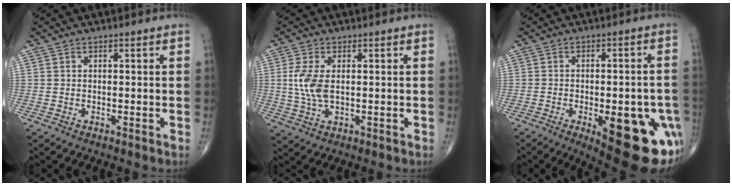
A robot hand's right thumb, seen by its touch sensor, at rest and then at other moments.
{"total": 6.5, "force": [0.5, 3.2, 5.6], "torque": [-0.134, -0.002, 0.013]}
{"total": 20.9, "force": [-8.0, 7.9, 17.7], "torque": [-0.155, 0.007, -0.085]}